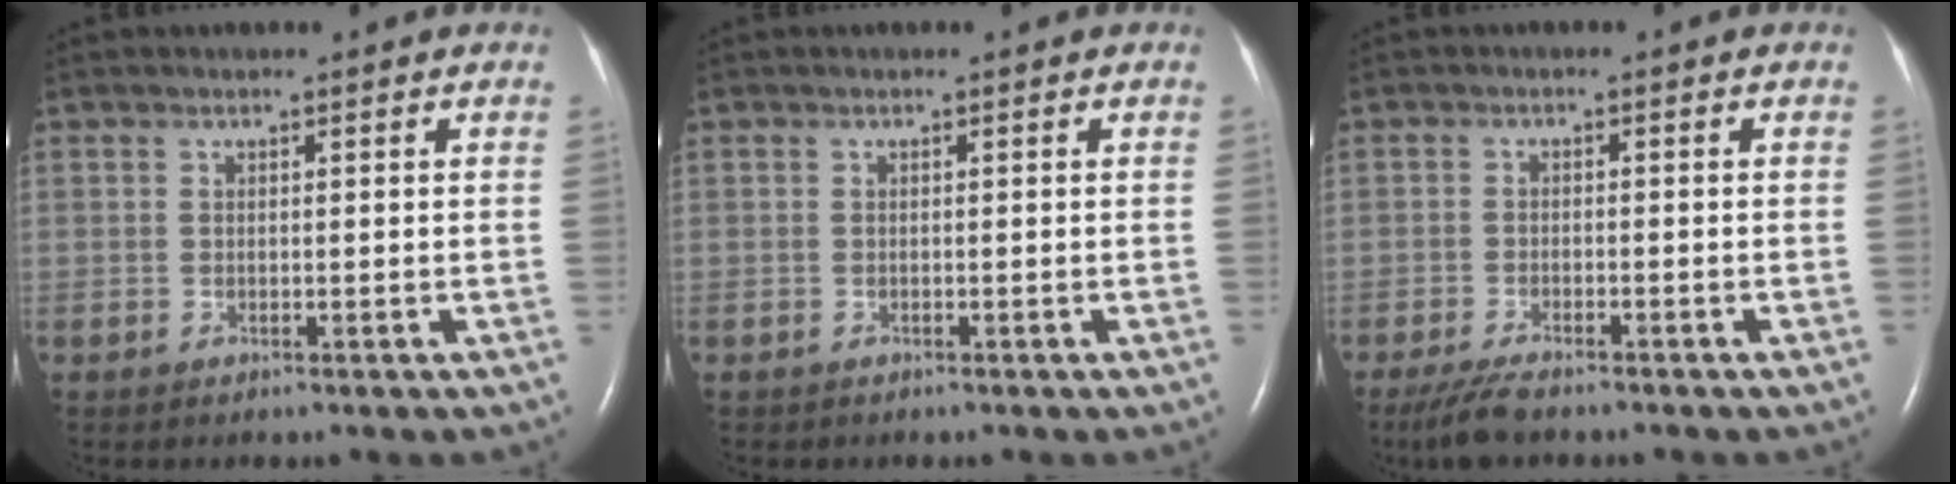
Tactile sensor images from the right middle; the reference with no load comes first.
{"total": 0.0}
{"total": 4.6, "force": [-3.7, 0.8, 2.6], "torque": [-0.057, -0.013, -0.065]}